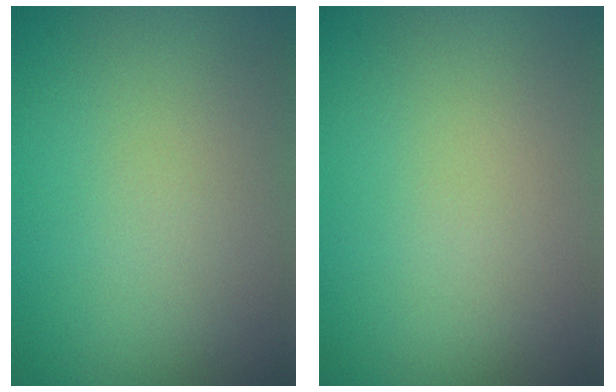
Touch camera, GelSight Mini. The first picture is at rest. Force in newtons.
{"total": 0.0}